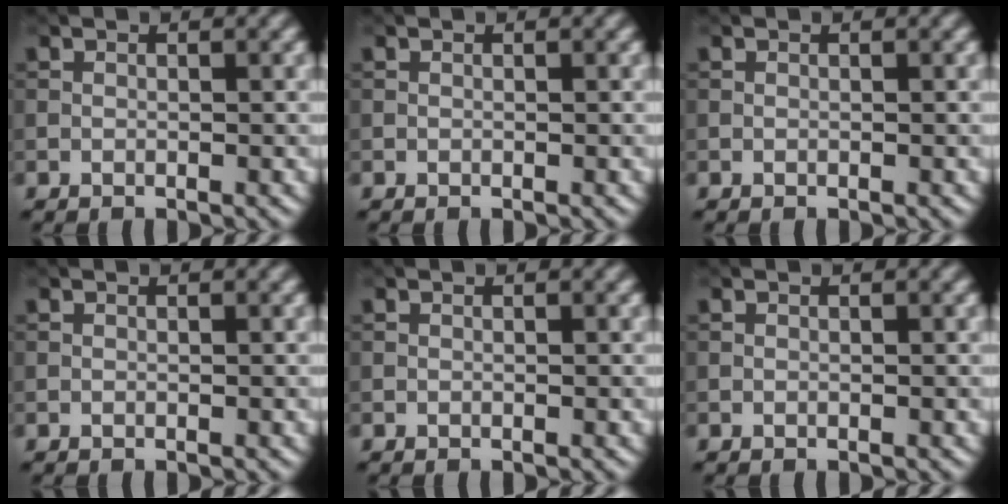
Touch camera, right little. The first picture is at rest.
{"total": 0.0}
{"total": 0.0}
{"total": 0.0}
{"total": 0.0}
{"total": 0.0}